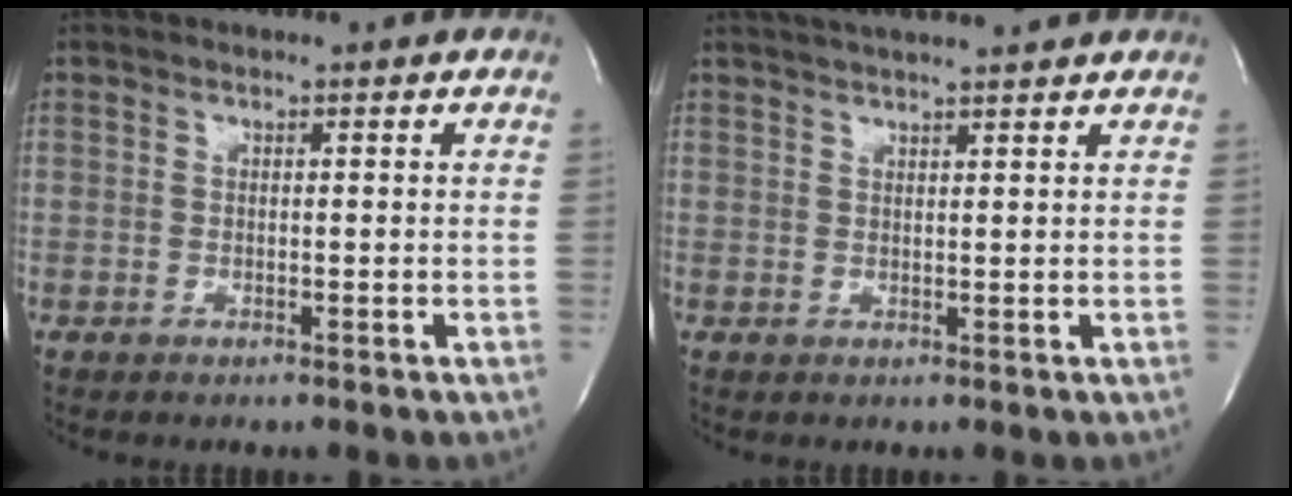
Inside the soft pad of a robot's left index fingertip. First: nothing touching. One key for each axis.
{"total": 8.1, "fx": 7.2, "fy": 0.2, "fz": 3.7, "tx": -0.062, "ty": 0.027, "tz": 0.100}